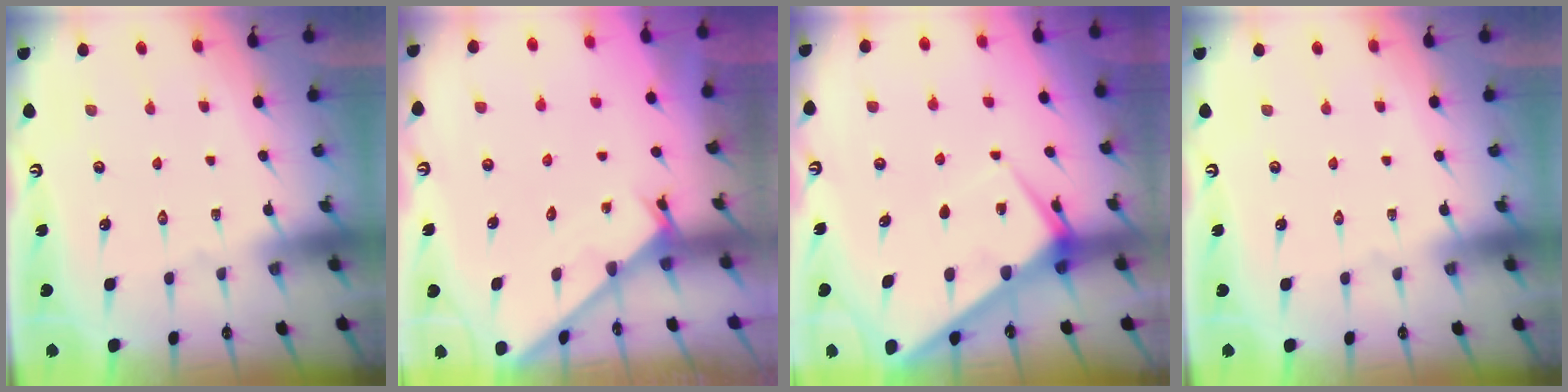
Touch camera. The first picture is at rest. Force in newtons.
{"total": 2.6, "press": 2.6, "slide": 0.2}
{"total": 6.1, "press": 6.1, "slide": 0.6}
{"total": 0.0}